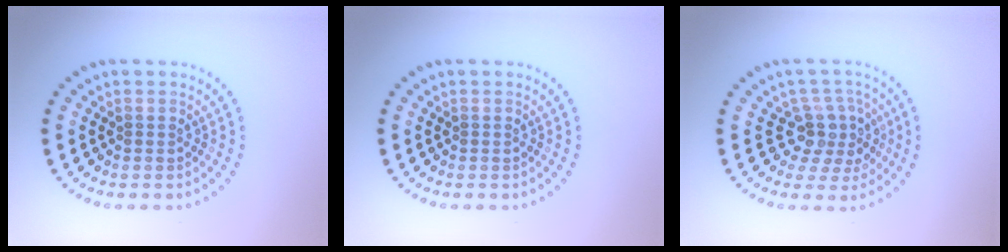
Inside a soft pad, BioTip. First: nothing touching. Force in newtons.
{"total": 0.0}
{"total": 3.7, "press": 2.8, "slide": 2.5}